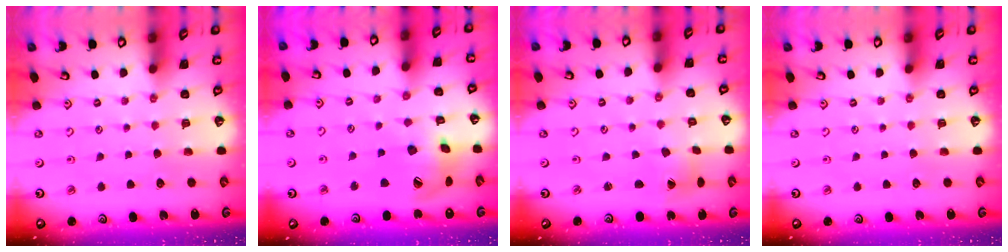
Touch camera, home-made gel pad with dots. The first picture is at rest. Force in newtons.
{"total": 16.2, "press": 16.0, "slide": 2.4}
{"total": 1.3, "press": 1.3, "slide": 0.1}
{"total": 0.0}